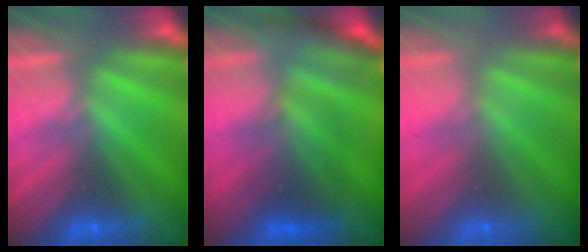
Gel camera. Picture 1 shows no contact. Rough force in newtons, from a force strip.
{"total": 2.6}
{"total": 8.8}